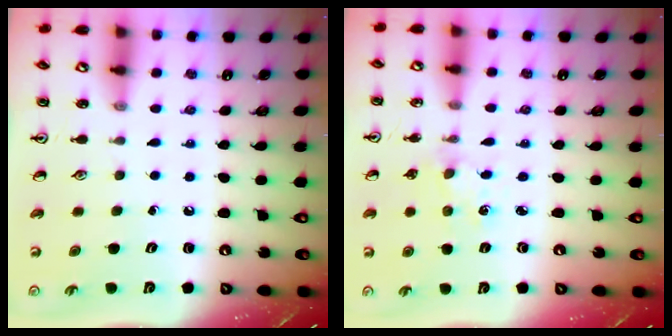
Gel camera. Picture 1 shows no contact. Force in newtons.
{"total": 2.2, "press": 2.2, "slide": 0.2}